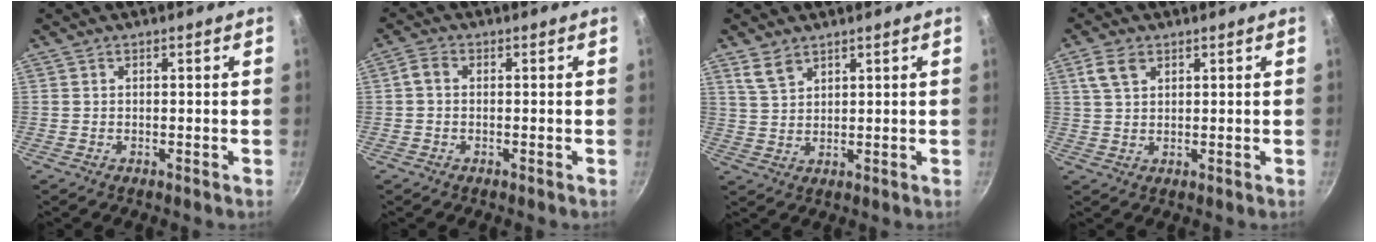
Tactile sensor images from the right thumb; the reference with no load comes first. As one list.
[{"total": 2.1, "force": [0.0, 1.5, 1.6], "torque": [-0.038, 0.010, -0.006]}, {"total": 4.2, "force": [3.1, 2.1, 2.0], "torque": [-0.035, -0.012, 0.065]}, {"total": 4.4, "force": [2.2, 2.6, 2.8], "torque": [-0.047, 0.000, 0.044]}]